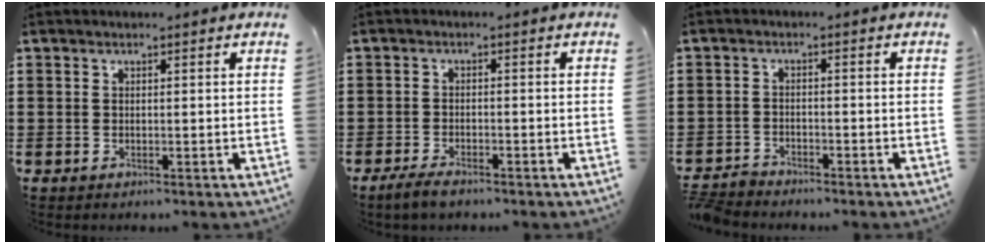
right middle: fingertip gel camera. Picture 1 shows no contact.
{"total": 2.3, "force": [-1.8, 0.7, 1.2], "torque": [-0.037, -0.003, -0.038]}
{"total": 2.7, "force": [-2.7, 0.4, 0.0], "torque": [-0.014, -0.002, -0.060]}